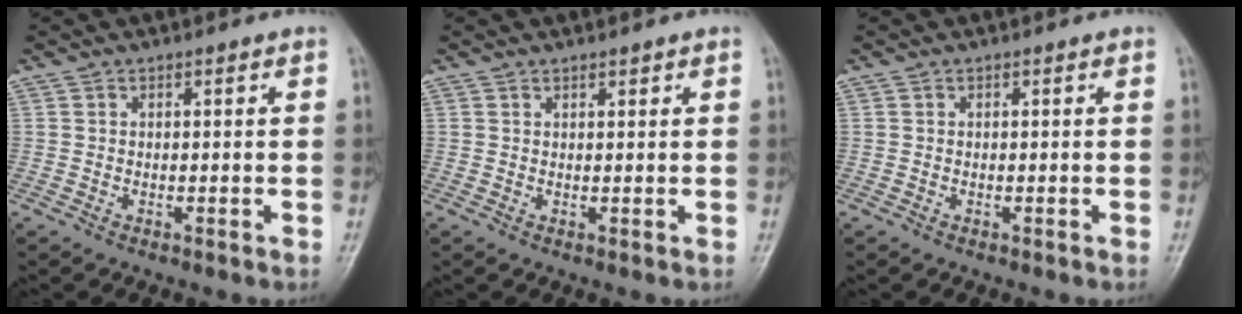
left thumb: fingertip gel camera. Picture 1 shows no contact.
{"total": 0.9, "force": [0.8, 0.3, 0.4], "torque": [-0.004, -0.004, 0.011]}
{"total": 0.0}